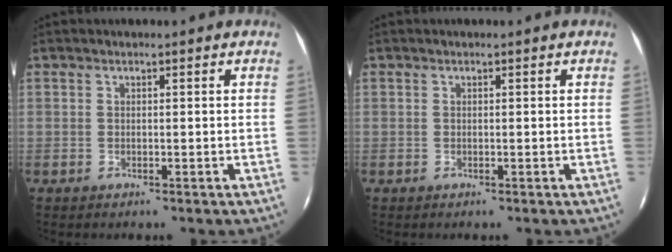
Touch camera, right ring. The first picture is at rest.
{"total": 0.0}